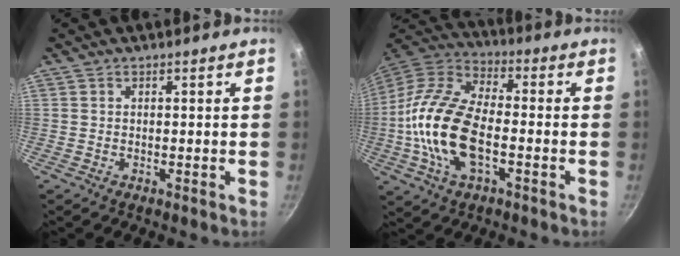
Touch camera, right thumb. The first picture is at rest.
{"total": 18.5, "force": [-3.7, 9.5, 15.4], "torque": [-0.296, 0.033, -0.084]}